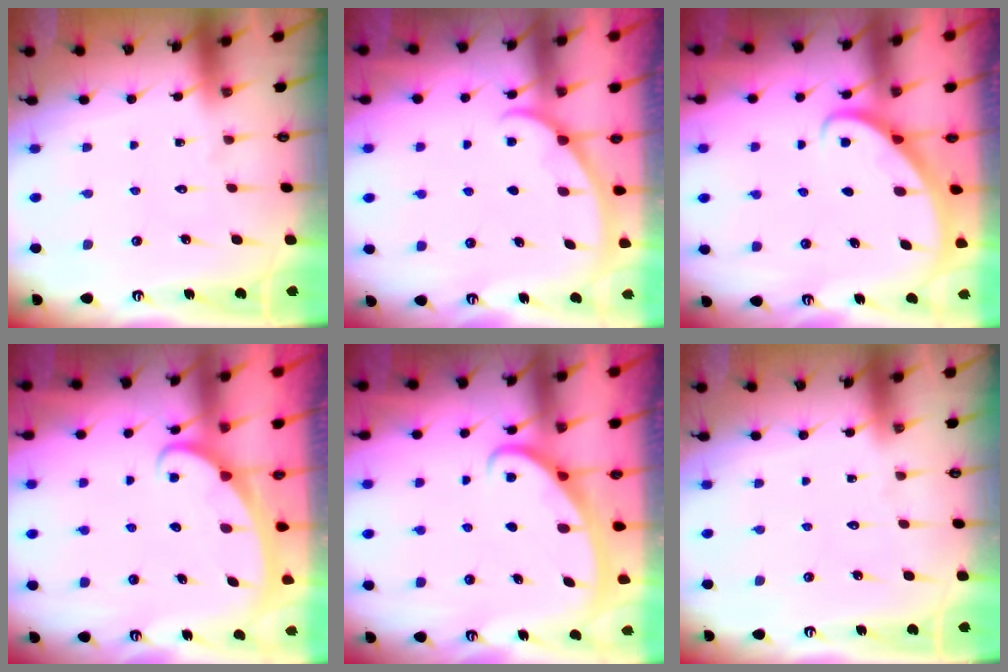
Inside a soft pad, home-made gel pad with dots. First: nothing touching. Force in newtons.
{"total": 1.4, "press": 1.4, "slide": 0.2}
{"total": 2.9, "press": 2.9, "slide": 0.2}
{"total": 2.6, "press": 2.6, "slide": 0.4}
{"total": 2.8, "press": 2.8, "slide": 0.4}
{"total": 0.0}